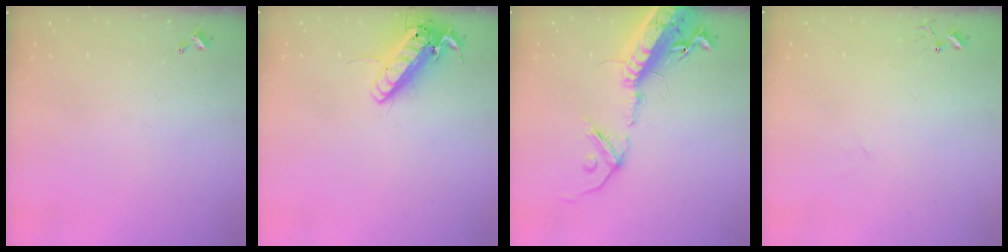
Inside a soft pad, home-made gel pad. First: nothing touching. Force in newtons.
{"total": 14.9, "press": 14.7, "slide": 2.8}
{"total": 21.7, "press": 21.1, "slide": 5.1}
{"total": 4.6, "press": 4.5, "slide": 0.6}